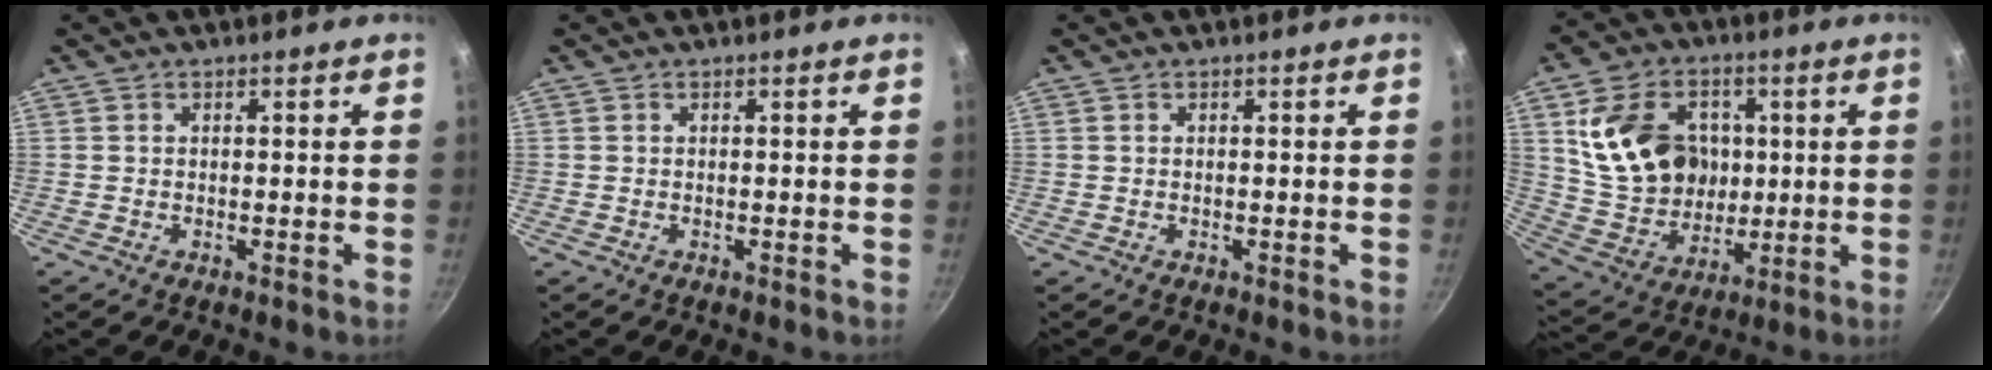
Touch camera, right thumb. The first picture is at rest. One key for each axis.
{"total": 0.0}
{"total": 0.0}
{"total": 18.5, "fx": 3.7, "fy": 14.5, "fz": 10.8, "tx": -0.165, "ty": -0.005, "tz": 0.076}